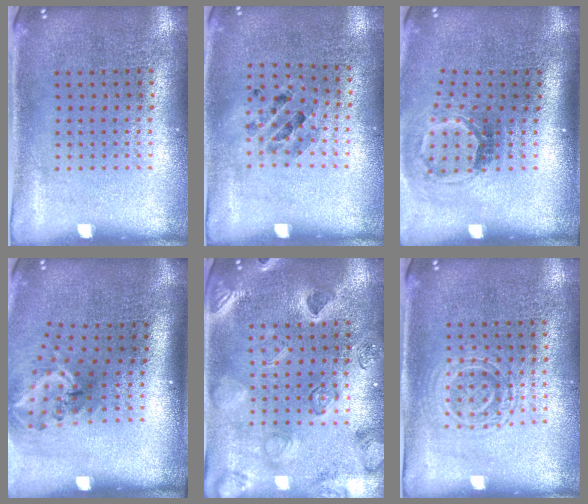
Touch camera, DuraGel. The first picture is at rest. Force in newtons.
{"total": 0.8, "press": 0.8, "slide": 0.0}
{"total": 1.9, "press": 1.2, "slide": 1.4}
{"total": 2.0, "press": 1.3, "slide": 1.5}
{"total": 2.5, "press": 2.4, "slide": 0.9}
{"total": 1.3, "press": 1.2, "slide": 0.3}